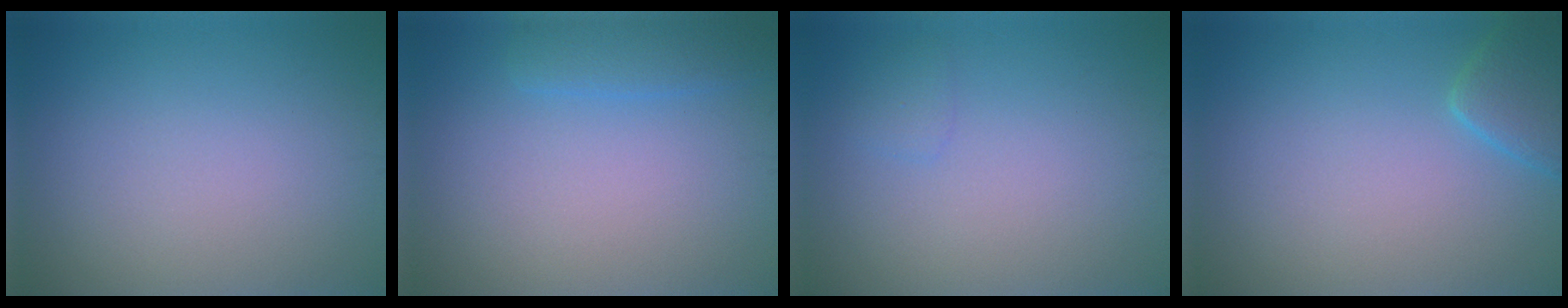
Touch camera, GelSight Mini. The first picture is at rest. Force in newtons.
{"total": 2.2, "press": 2.2, "slide": 0.1}
{"total": 0.9, "press": 0.8, "slide": 0.1}
{"total": 2.4, "press": 2.4, "slide": 0.3}